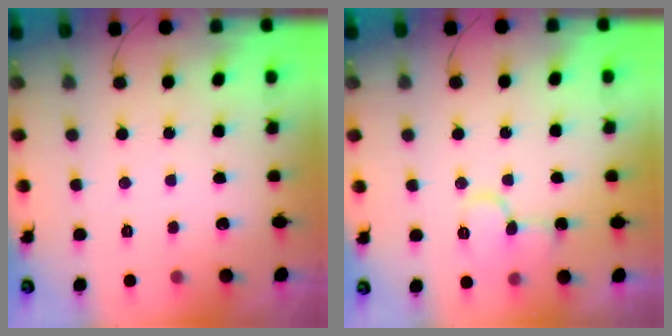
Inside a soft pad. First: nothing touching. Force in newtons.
{"total": 9.5, "press": 9.5, "slide": 1.1}